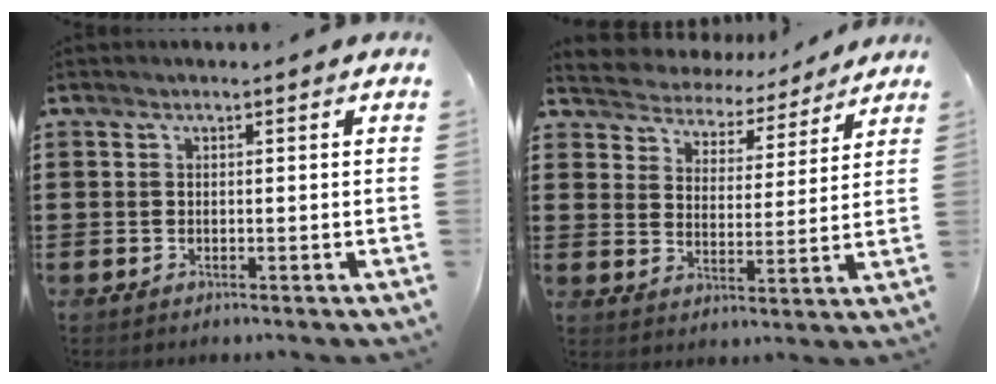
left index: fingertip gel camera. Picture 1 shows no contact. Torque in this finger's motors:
{"motor_torque": [2.14, 0.00, 0.09, -0.09]}